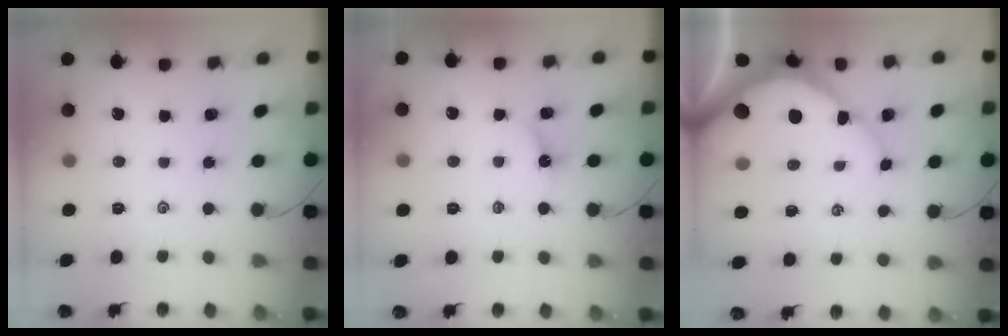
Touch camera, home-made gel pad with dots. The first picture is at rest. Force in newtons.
{"total": 2.9, "press": 2.9, "slide": 0.2}
{"total": 8.8, "press": 8.7, "slide": 0.6}